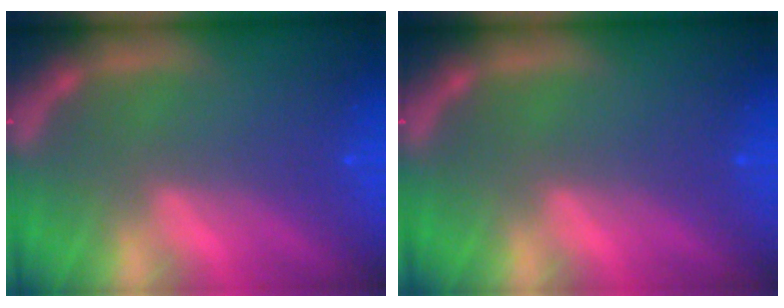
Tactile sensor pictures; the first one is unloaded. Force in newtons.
{"total": 0.0}